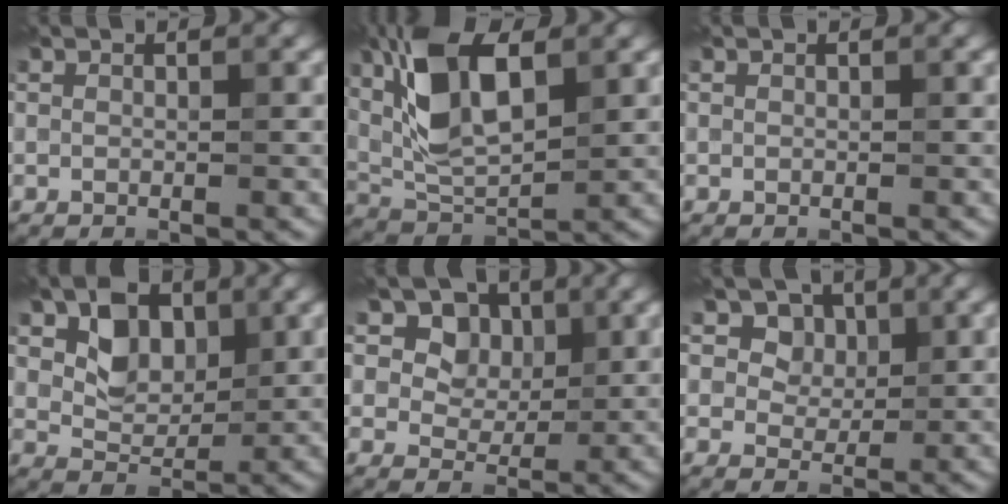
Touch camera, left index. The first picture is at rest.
{"total": 7.9, "force": [2.5, 3.1, 6.8], "torque": [-0.147, 0.003, 0.043]}
{"total": 0.0}
{"total": 4.0, "force": [1.4, 2.8, 2.5], "torque": [-0.044, -0.003, 0.017]}
{"total": 6.1, "force": [2.9, 4.7, 2.6], "torque": [-0.051, 0.000, 0.037]}
{"total": 4.7, "force": [2.6, 3.4, 1.8], "torque": [-0.039, -0.008, 0.033]}